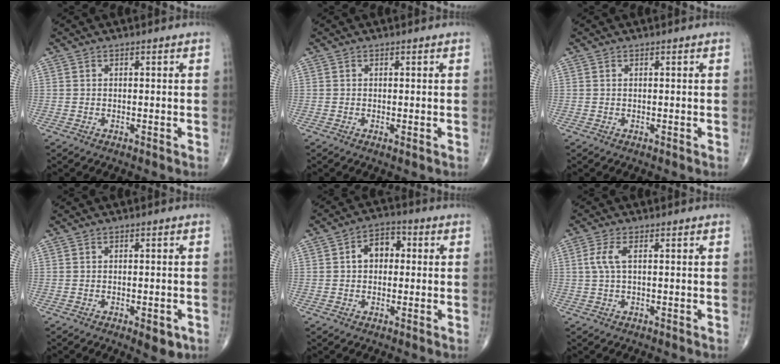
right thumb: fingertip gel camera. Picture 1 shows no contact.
{"total": 0.5, "force": [-0.1, 0.1, 0.5], "torque": [-0.013, -0.003, -0.002]}
{"total": 0.0}
{"total": 3.6, "force": [-1.5, 1.5, 2.9], "torque": [-0.028, 0.000, -0.013]}
{"total": 6.1, "force": [0.7, 4.3, 4.2], "torque": [-0.048, 0.020, 0.002]}
{"total": 3.3, "force": [0.6, 1.0, 3.0], "torque": [-0.085, 0.010, 0.012]}